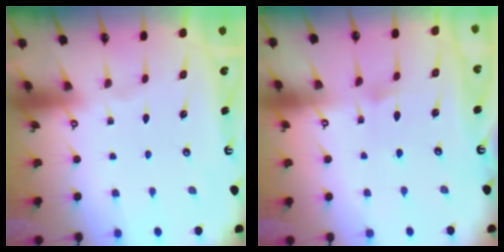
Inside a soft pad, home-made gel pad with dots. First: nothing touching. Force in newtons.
{"total": 5.0, "press": 4.9, "slide": 0.6}